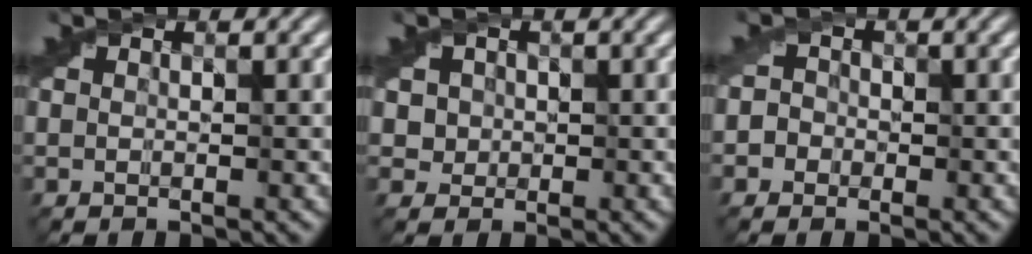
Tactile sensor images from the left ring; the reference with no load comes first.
{"total": 3.6, "force": [0.8, 3.1, 1.7], "torque": [-0.044, 0.005, 0.021]}
{"total": 2.8, "force": [-0.1, 2.6, 1.0], "torque": [0.009, 0.013, -0.026]}